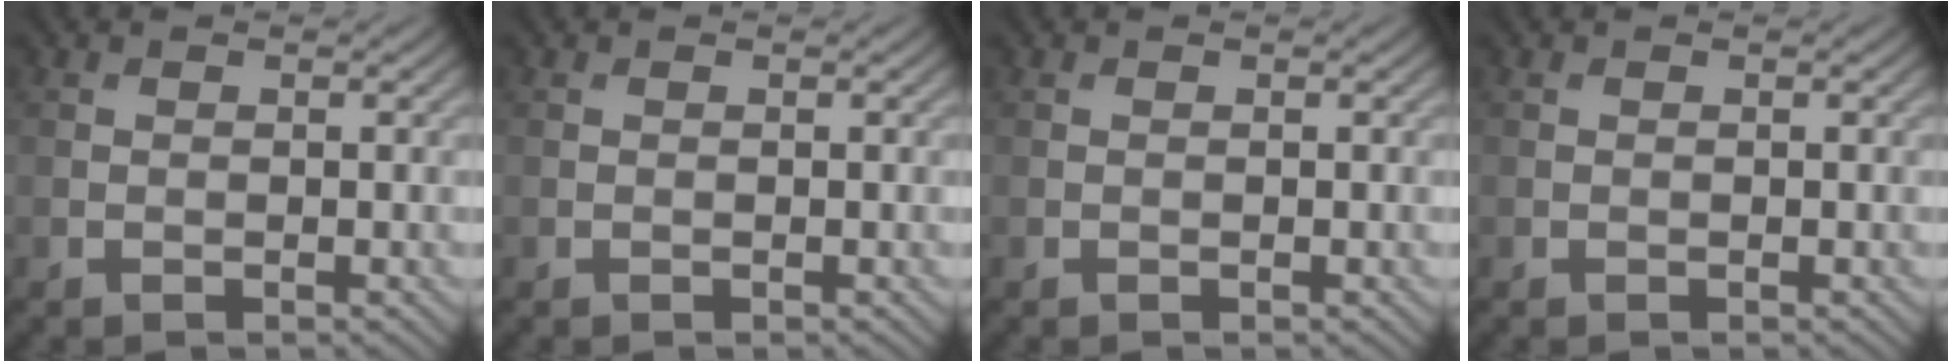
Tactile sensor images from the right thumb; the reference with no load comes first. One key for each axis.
{"total": 0.0}
{"total": 0.0}
{"total": 0.0}